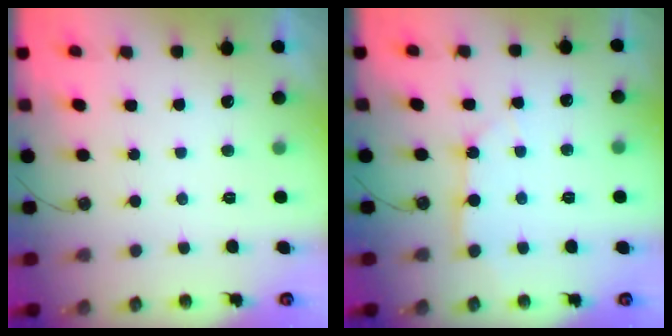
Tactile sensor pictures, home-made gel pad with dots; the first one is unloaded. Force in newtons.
{"total": 3.1, "press": 3.1, "slide": 0.2}